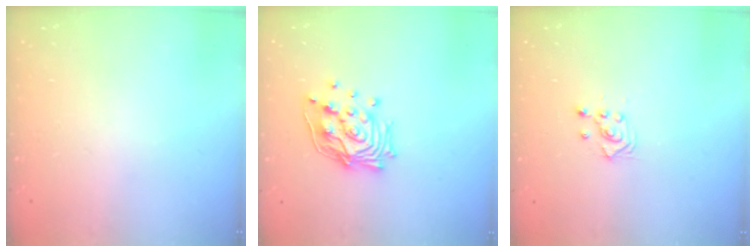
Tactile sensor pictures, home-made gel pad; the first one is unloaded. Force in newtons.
{"total": 15.4, "press": 15.2, "slide": 1.8}
{"total": 2.4, "press": 2.2, "slide": 0.8}